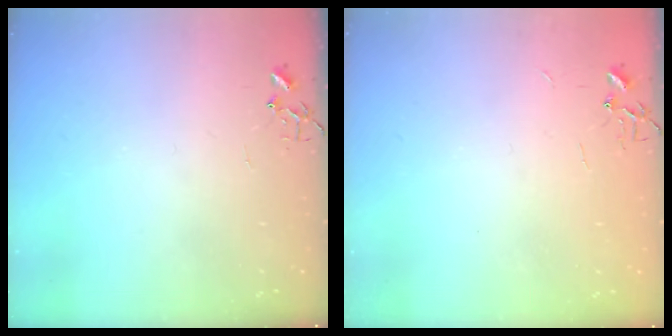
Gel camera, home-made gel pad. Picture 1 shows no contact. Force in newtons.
{"total": 1.9, "press": 1.9, "slide": 0.3}